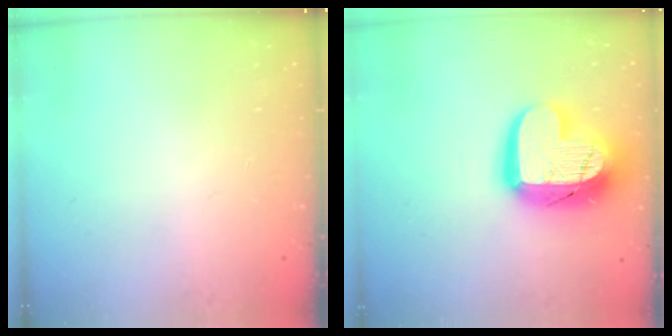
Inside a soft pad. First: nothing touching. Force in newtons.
{"total": 19.0, "press": 19.0, "slide": 1.6}